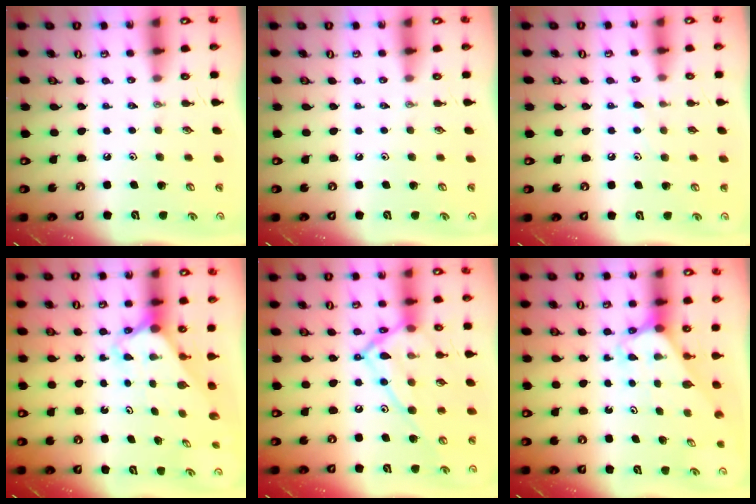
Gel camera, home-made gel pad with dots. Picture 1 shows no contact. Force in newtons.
{"total": 0.0}
{"total": 4.2, "press": 4.2, "slide": 0.4}
{"total": 2.3, "press": 2.3, "slide": 0.2}
{"total": 18.8, "press": 18.7, "slide": 1.5}
{"total": 2.6, "press": 2.6, "slide": 0.2}